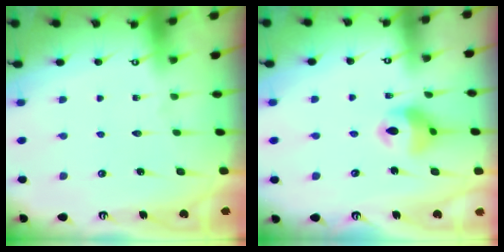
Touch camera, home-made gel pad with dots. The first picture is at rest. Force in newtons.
{"total": 11.4, "press": 11.3, "slide": 1.8}